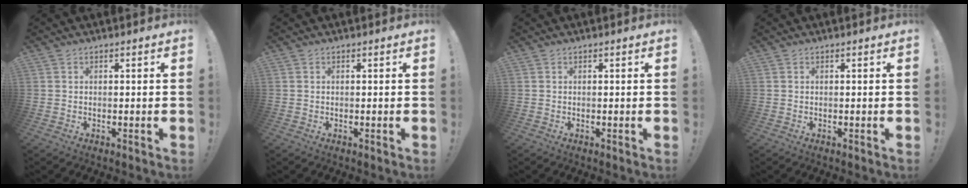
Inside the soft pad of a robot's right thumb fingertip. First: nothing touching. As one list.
[{"total": 0.0}, {"total": 0.0}, {"total": 0.0}]